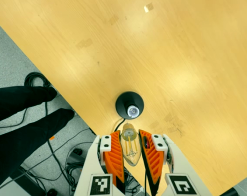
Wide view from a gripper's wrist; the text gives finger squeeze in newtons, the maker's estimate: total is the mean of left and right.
{"total": 19.6, "left": 21.9, "right": 17.2}